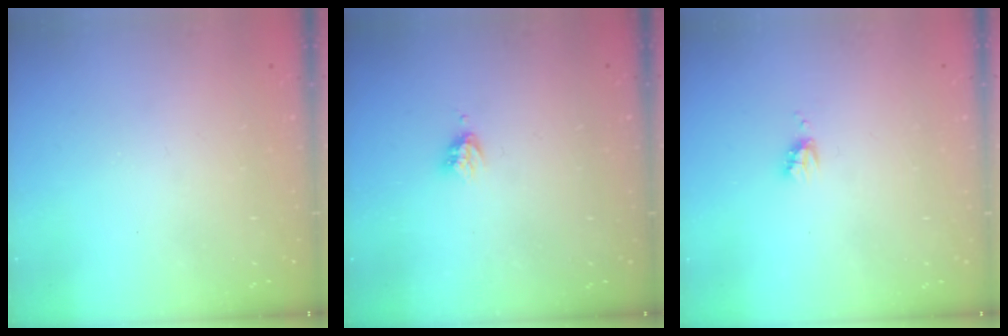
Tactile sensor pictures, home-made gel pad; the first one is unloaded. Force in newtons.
{"total": 3.2, "press": 3.2, "slide": 0.3}
{"total": 3.7, "press": 3.7, "slide": 0.4}